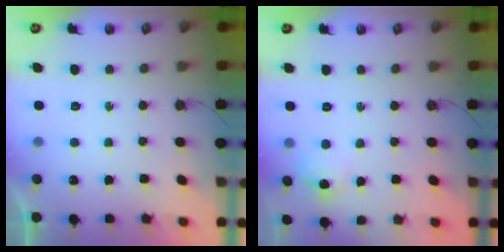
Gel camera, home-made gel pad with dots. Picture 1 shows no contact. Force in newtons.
{"total": 7.1, "press": 7.0, "slide": 0.8}